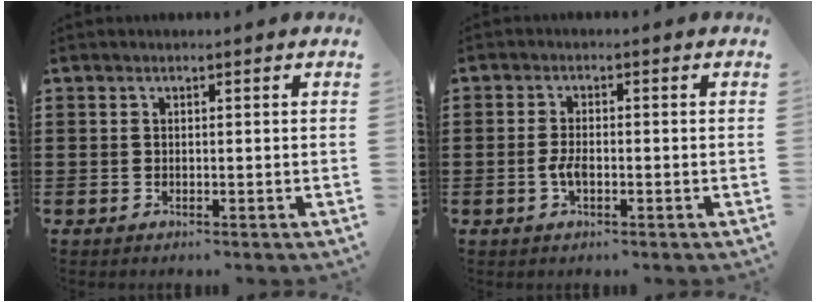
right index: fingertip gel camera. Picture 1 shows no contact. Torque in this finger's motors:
{"motor_torque": [1.09, 1.05, 0.07, 0.02]}